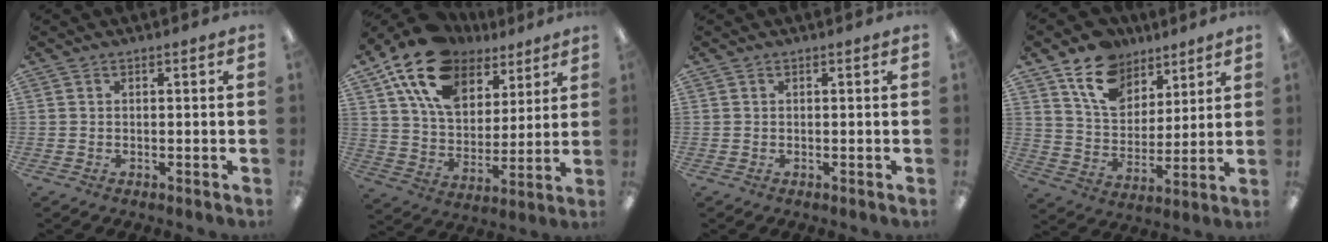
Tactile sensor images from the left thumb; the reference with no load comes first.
{"total": 19.3, "force": [12.0, 11.7, 9.5], "torque": [-0.186, -0.048, 0.222]}
{"total": 0.0}
{"total": 14.8, "force": [9.7, 9.7, 5.7], "torque": [-0.104, -0.044, 0.183]}